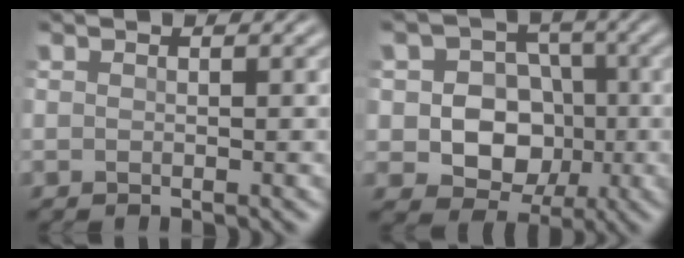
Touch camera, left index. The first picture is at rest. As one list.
[{"total": 7.3, "force": [-0.7, 6.4, 3.5], "torque": [-0.042, 0.008, -0.027]}]